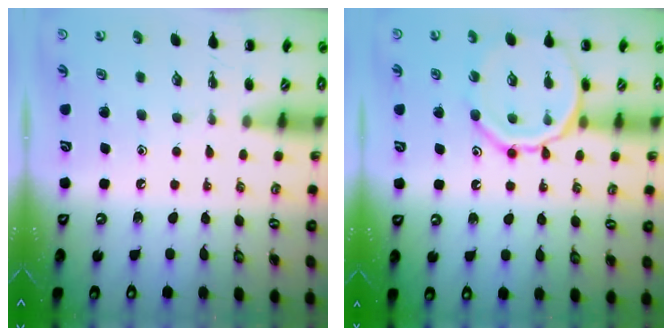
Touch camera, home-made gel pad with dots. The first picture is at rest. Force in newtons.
{"total": 15.6, "press": 15.5, "slide": 2.0}